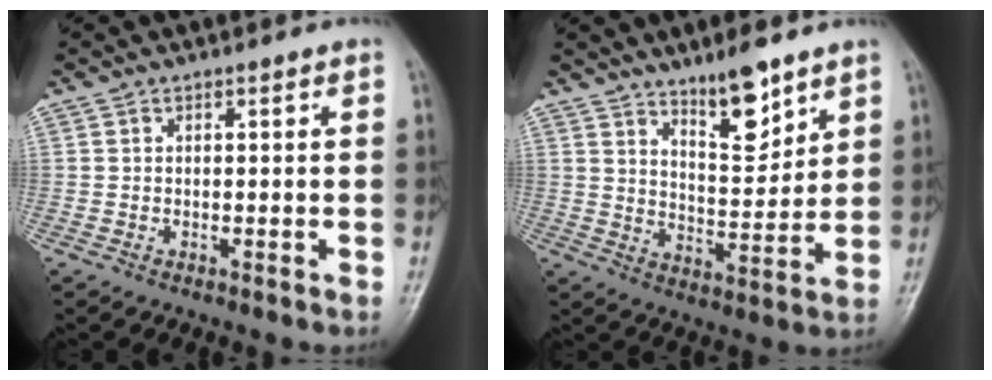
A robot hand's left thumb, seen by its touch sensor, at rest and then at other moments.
{"total": 9.4, "force": [6.7, 2.9, 6.0], "torque": [-0.078, -0.058, 0.116]}